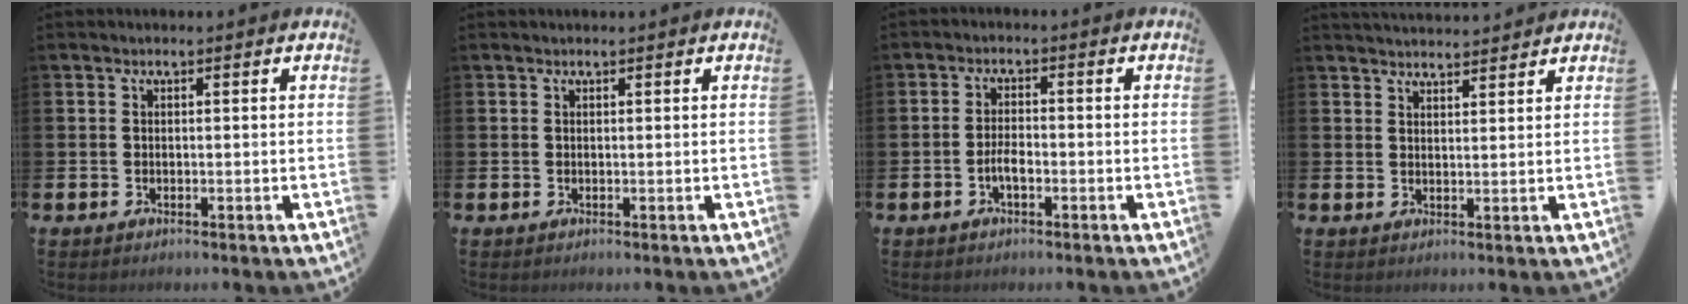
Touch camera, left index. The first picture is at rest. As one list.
[{"total": 0.0}, {"total": 2.4, "force": [-0.9, 0.9, 2.0], "torque": [-0.034, 0.004, -0.019]}, {"total": 3.9, "force": [3.8, 0.3, -0.1], "torque": [-0.006, -0.021, 0.071]}]